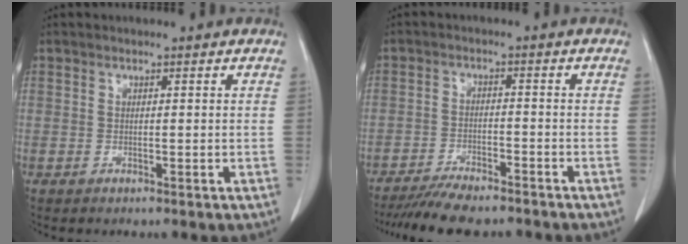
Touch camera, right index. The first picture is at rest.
{"total": 10.4, "force": [-9.2, 1.8, 4.4], "torque": [-0.064, -0.013, -0.142]}